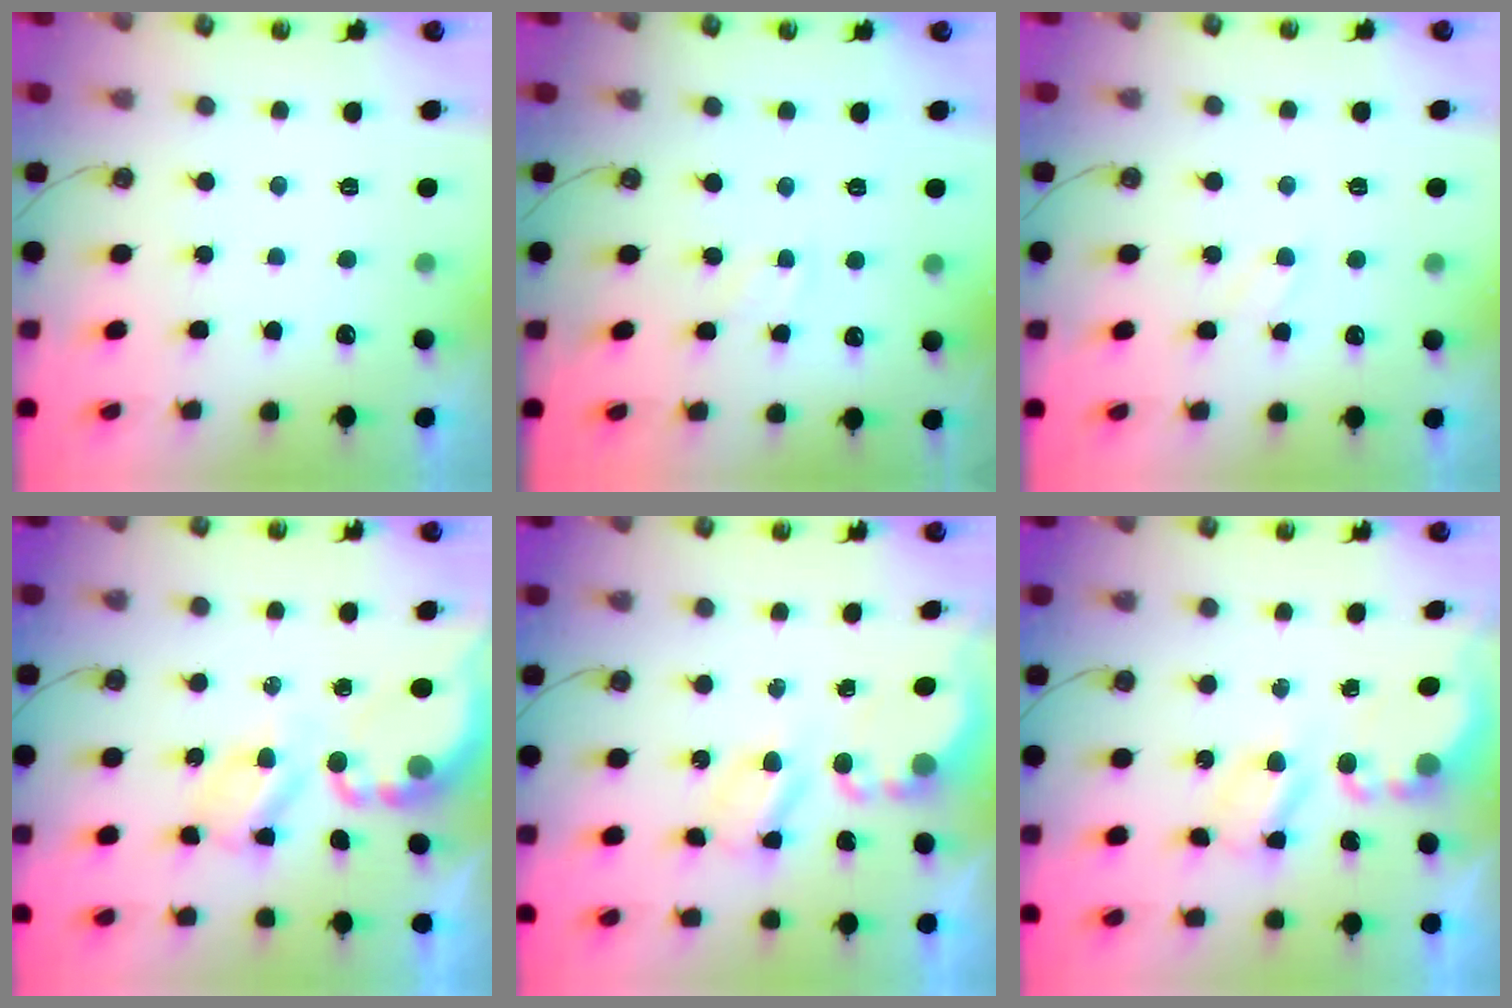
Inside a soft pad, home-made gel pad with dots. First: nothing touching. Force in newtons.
{"total": 2.8, "press": 2.8, "slide": 0.4}
{"total": 2.9, "press": 2.8, "slide": 0.4}
{"total": 6.3, "press": 6.2, "slide": 0.4}
{"total": 5.6, "press": 5.6, "slide": 0.3}
{"total": 5.6, "press": 5.6, "slide": 0.3}